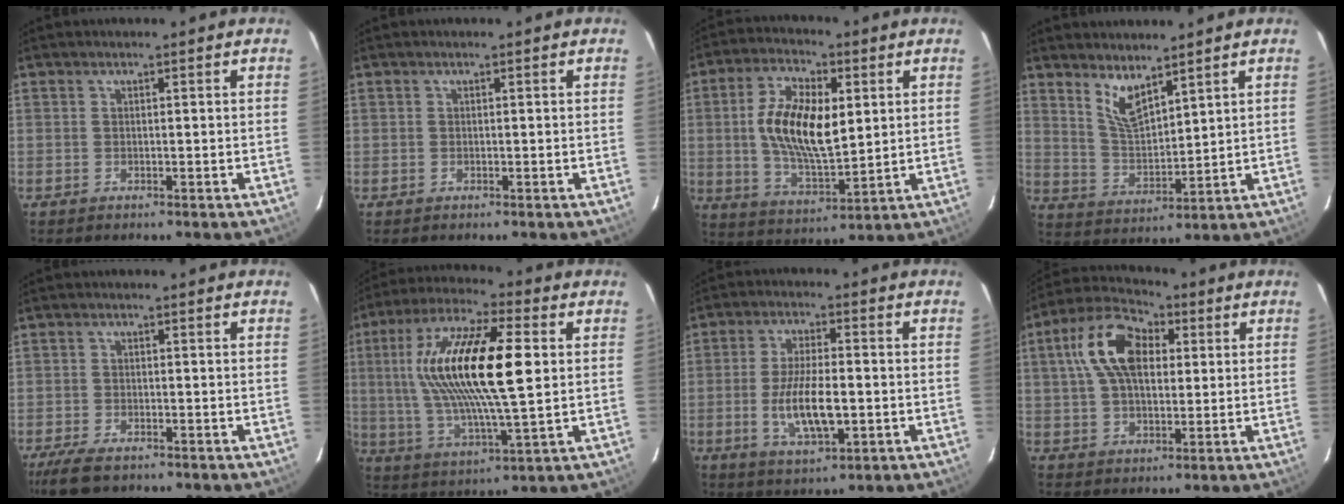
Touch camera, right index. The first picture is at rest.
{"total": 0.0}
{"total": 14.4, "force": [2.2, 6.6, 12.6], "torque": [-0.241, 0.005, 0.045]}
{"total": 7.1, "force": [5.1, 2.4, 4.4], "torque": [-0.083, -0.008, 0.108]}
{"total": 6.0, "force": [-4.6, 1.9, 3.3], "torque": [-0.086, -0.018, -0.087]}
{"total": 21.0, "force": [3.6, 5.6, 19.9], "torque": [-0.380, 0.015, 0.063]}
{"total": 10.5, "force": [-2.1, 3.7, 9.6], "torque": [-0.190, -0.007, -0.035]}
{"total": 14.2, "force": [3.7, 8.4, 10.9], "torque": [-0.211, 0.034, 0.059]}